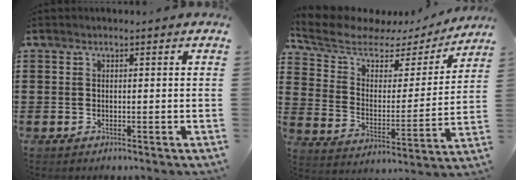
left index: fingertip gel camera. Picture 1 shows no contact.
{"total": 6.6, "force": [5.1, 3.1, 2.7], "torque": [-0.085, -0.028, 0.085]}